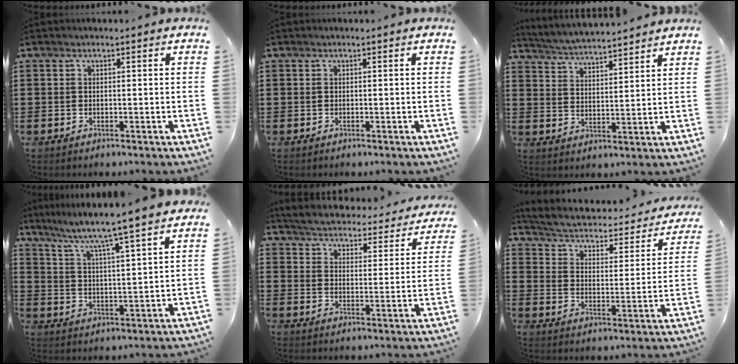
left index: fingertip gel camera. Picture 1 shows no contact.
{"total": 0.0}
{"total": 4.6, "force": [4.5, -0.5, 0.7], "torque": [-0.034, -0.030, 0.077]}
{"total": 5.9, "force": [5.0, -1.2, 2.7], "torque": [-0.075, -0.047, 0.075]}
{"total": 3.7, "force": [3.6, -0.1, 0.5], "torque": [-0.034, -0.033, 0.055]}
{"total": 3.0, "force": [2.1, 0.9, 1.9], "torque": [-0.053, -0.026, 0.025]}